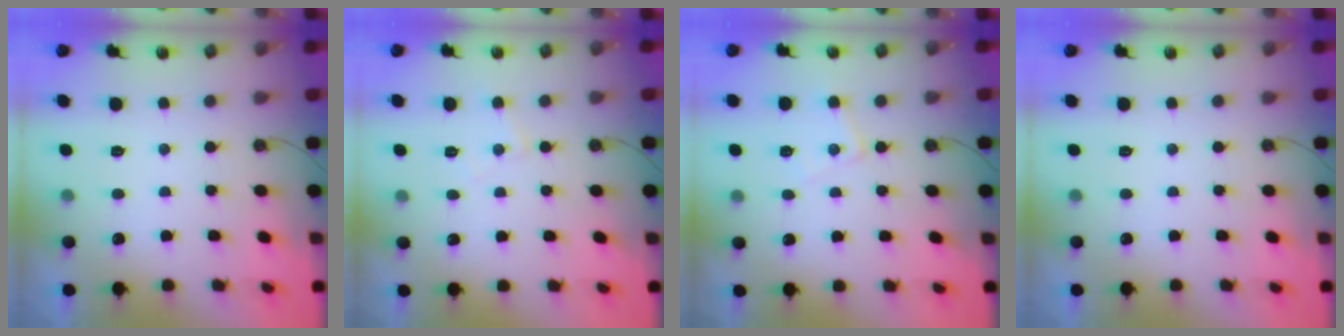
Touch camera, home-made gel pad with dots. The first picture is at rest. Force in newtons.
{"total": 5.0, "press": 4.9, "slide": 0.7}
{"total": 7.0, "press": 6.9, "slide": 0.4}
{"total": 0.0}